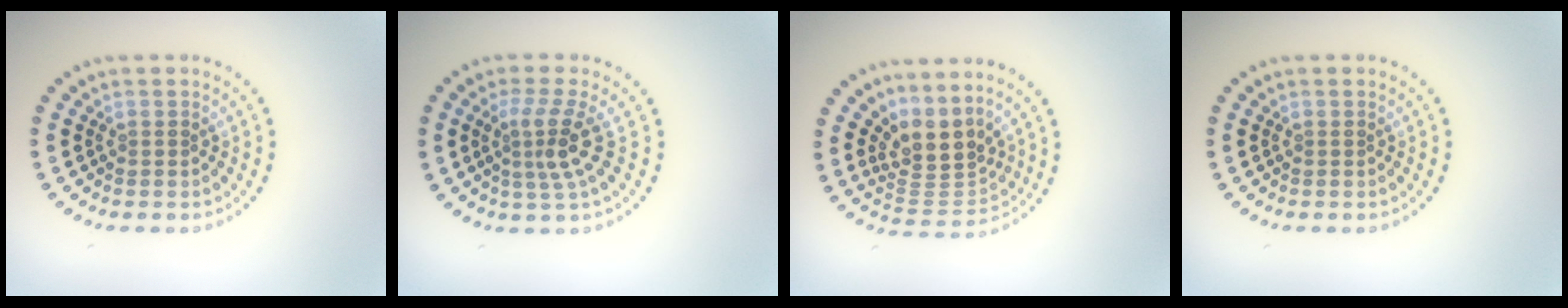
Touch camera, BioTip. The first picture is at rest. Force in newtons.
{"total": 3.2, "press": 2.2, "slide": 2.4}
{"total": 4.0, "press": 2.7, "slide": 2.9}
{"total": 0.0}